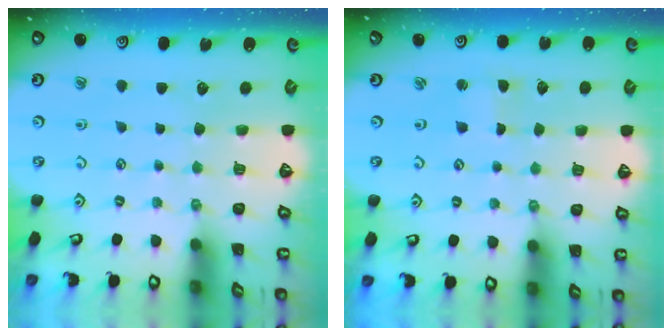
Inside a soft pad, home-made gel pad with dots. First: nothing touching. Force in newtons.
{"total": 1.7, "press": 1.7, "slide": 0.1}